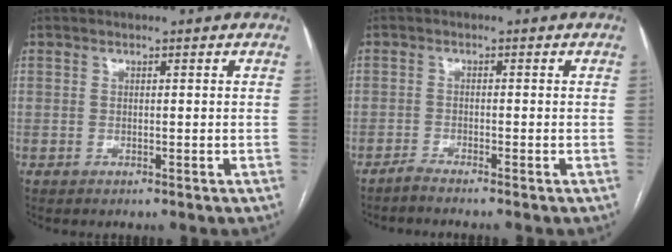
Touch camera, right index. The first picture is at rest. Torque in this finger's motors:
{"motor_torque": [-0.10, -0.52, 0.00, -0.01]}